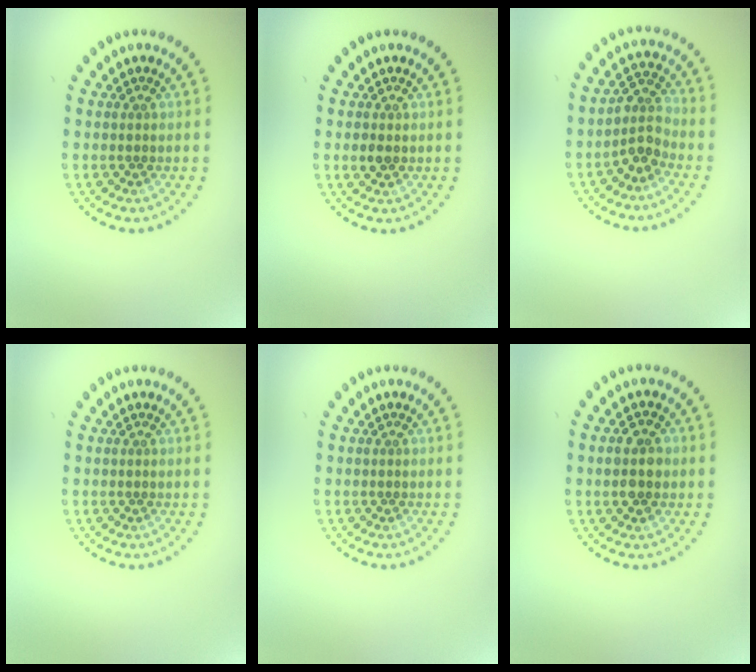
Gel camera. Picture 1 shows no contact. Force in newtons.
{"total": 1.1, "press": 1.0, "slide": 0.2}
{"total": 2.7, "press": 2.2, "slide": 1.6}
{"total": 0.0}
{"total": 0.0}
{"total": 2.9, "press": 2.9, "slide": 0.2}